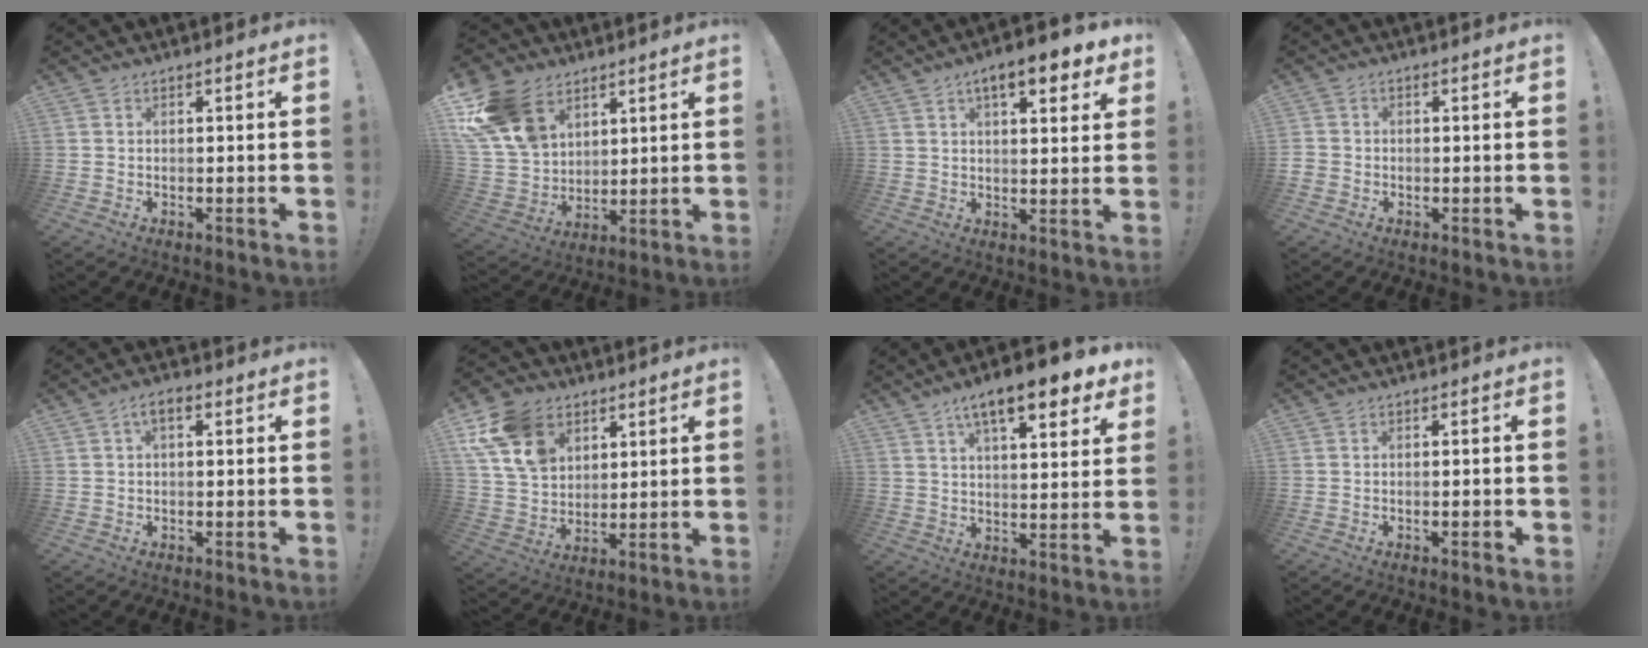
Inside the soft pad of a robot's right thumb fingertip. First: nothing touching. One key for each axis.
{"total": 18.5, "fx": 9.8, "fy": 12.7, "fz": 9.2, "tx": -0.174, "ty": -0.050, "tz": 0.193}
{"total": 9.4, "fx": 5.3, "fy": 3.3, "fz": 7.0, "tx": -0.093, "ty": -0.021, "tz": 0.087}
{"total": 1.9, "fx": -0.8, "fy": 1.5, "fz": 0.8, "tx": -0.016, "ty": 0.008, "tz": -0.014}
{"total": 3.2, "fx": 0.6, "fy": 1.7, "fz": 2.6, "tx": -0.041, "ty": 0.006, "tz": 0.009}
{"total": 16.7, "fx": 7.8, "fy": 12.2, "fz": 8.2, "tx": -0.145, "ty": -0.035, "tz": 0.152}
{"total": 12.9, "fx": 7.6, "fy": 3.6, "fz": 9.7, "tx": -0.150, "ty": -0.038, "tz": 0.123}
{"total": 1.8, "fx": -0.7, "fy": 0.3, "fz": 1.6, "tx": -0.018, "ty": 0.001, "tz": -0.013}